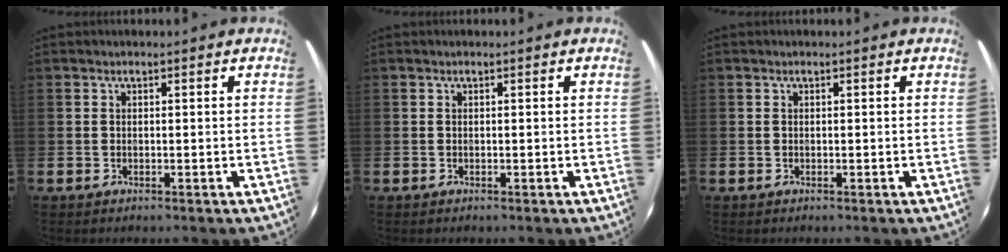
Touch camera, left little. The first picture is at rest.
{"total": 0.0}
{"total": 0.0}